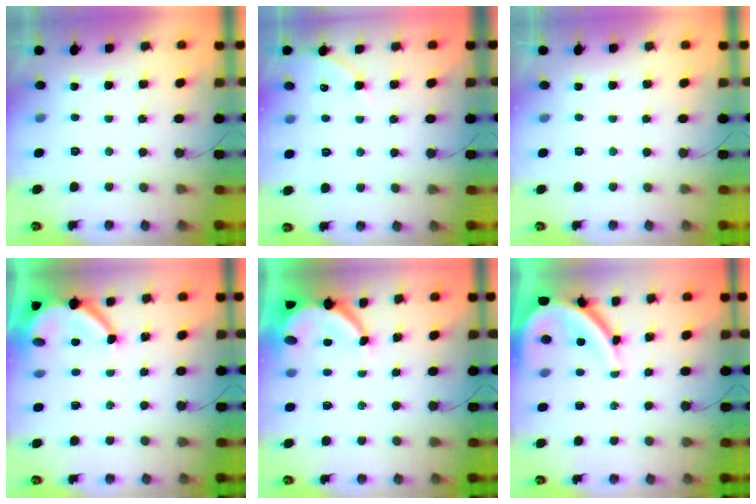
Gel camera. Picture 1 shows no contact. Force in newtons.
{"total": 5.1, "press": 5.1, "slide": 0.7}
{"total": 0.0}
{"total": 7.6, "press": 7.5, "slide": 0.6}
{"total": 6.6, "press": 6.5, "slide": 0.8}
{"total": 10.9, "press": 10.8, "slide": 1.1}